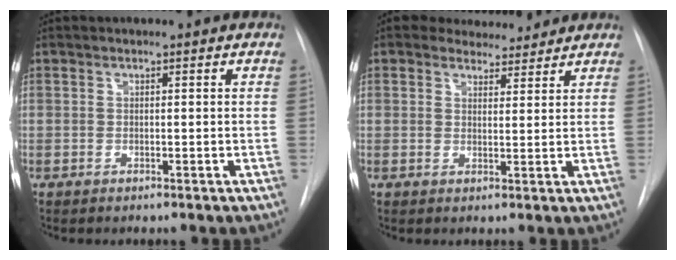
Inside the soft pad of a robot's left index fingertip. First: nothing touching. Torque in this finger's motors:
{"motor_torque": [0.66, -0.83, 0.13, 0.01]}